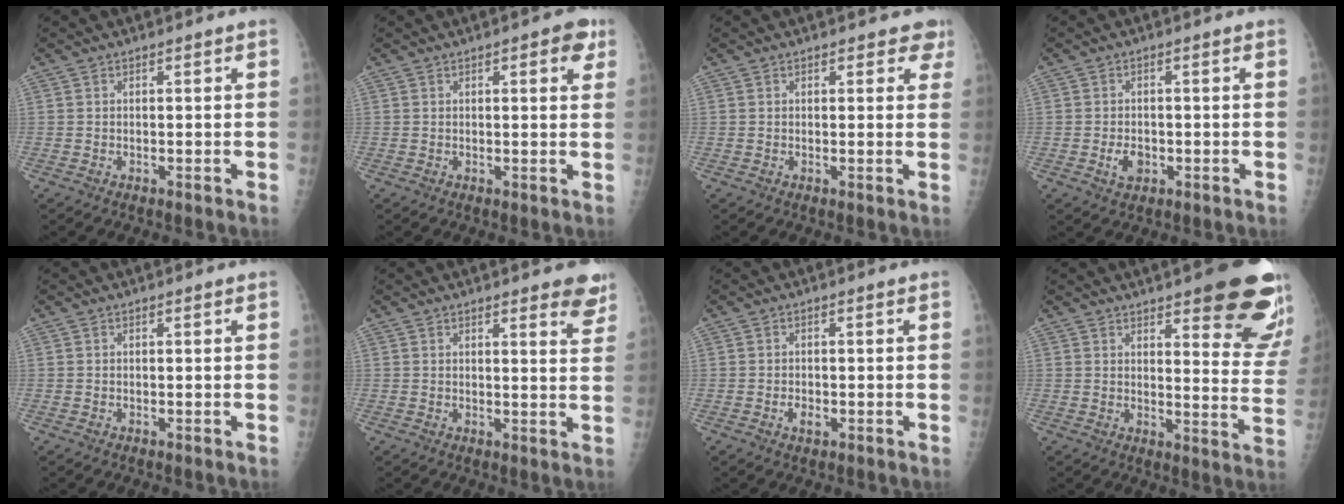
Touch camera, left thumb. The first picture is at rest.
{"total": 4.4, "force": [2.0, 1.6, 3.6], "torque": [-0.029, -0.003, 0.018]}
{"total": 3.1, "force": [2.2, 1.7, 1.3], "torque": [0.018, -0.007, 0.018]}
{"total": 3.2, "force": [-0.9, 2.2, 2.1], "torque": [-0.031, 0.002, -0.012]}
{"total": 0.0}
{"total": 6.3, "force": [4.7, 1.7, 3.8], "torque": [-0.022, -0.024, 0.047]}
{"total": 1.9, "force": [-0.7, 1.2, 1.3], "torque": [-0.019, 0.002, -0.008]}
{"total": 19.4, "force": [12.0, 5.4, 14.3], "torque": [-0.143, -0.066, 0.142]}